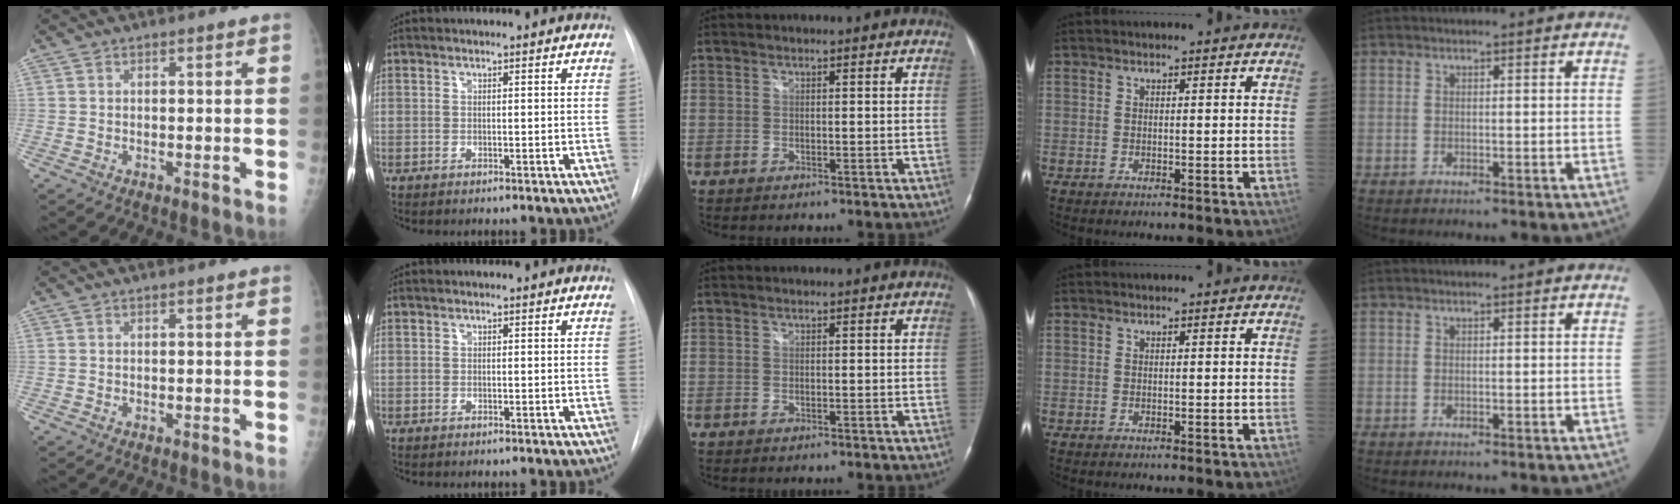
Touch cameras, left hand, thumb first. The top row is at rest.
{}